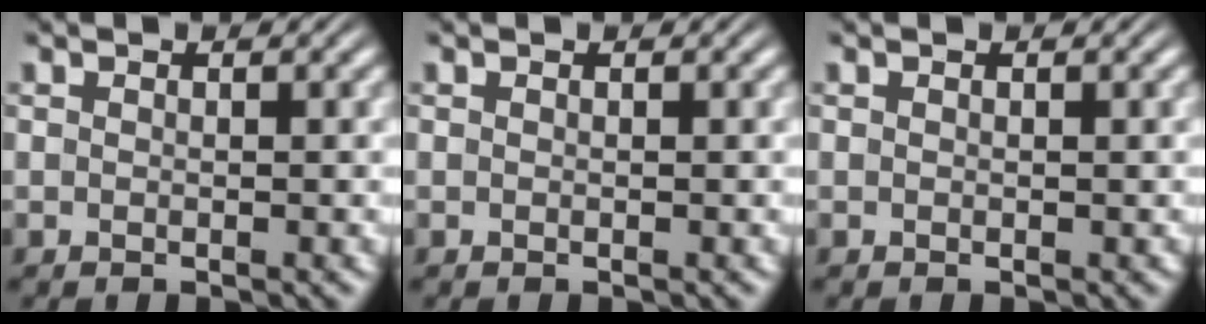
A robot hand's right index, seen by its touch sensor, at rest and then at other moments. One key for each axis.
{"total": 0.0}
{"total": 0.0}